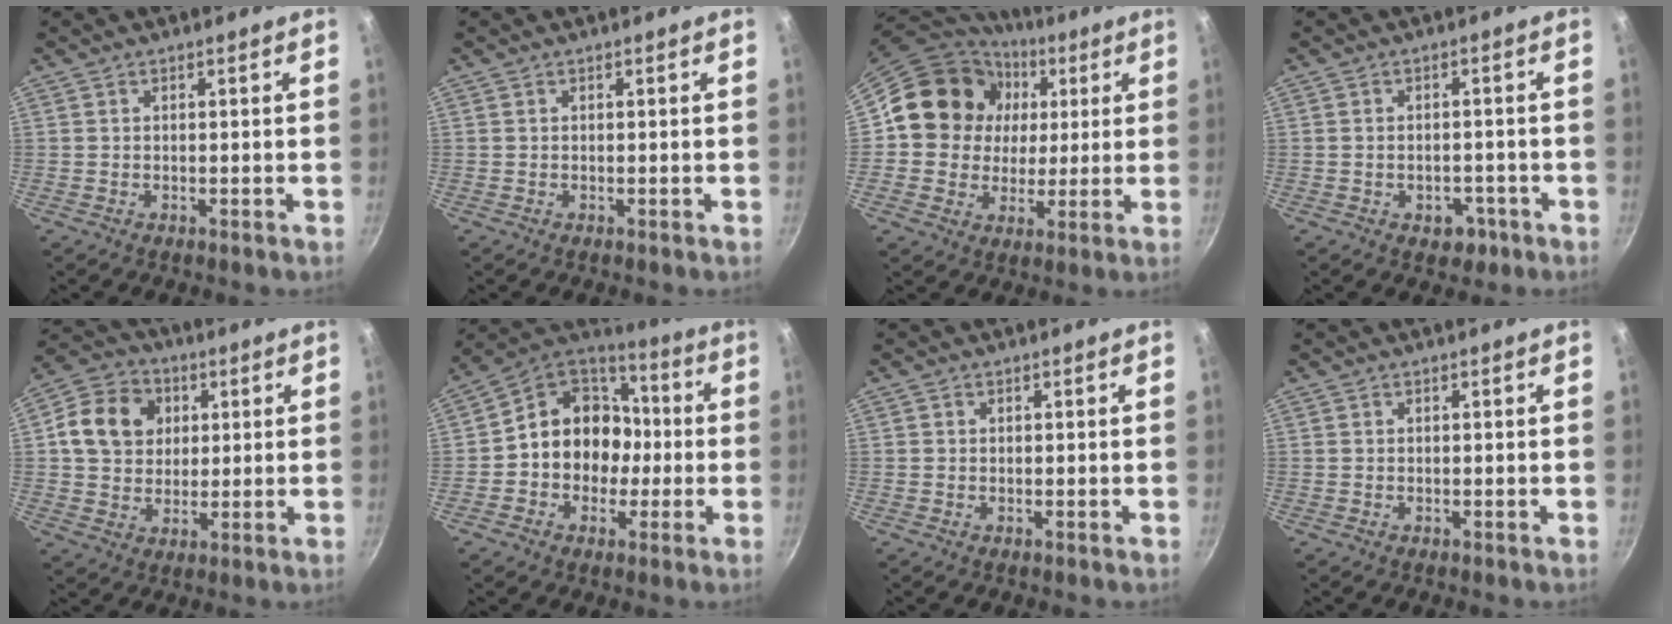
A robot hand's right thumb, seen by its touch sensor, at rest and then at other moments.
{"total": 0.0}
{"total": 16.9, "force": [4.0, 15.1, 6.5], "torque": [-0.096, 0.009, 0.061]}
{"total": 4.3, "force": [-2.0, 2.9, 2.4], "torque": [-0.018, 0.016, -0.019]}
{"total": 12.1, "force": [2.8, 10.1, 6.0], "torque": [-0.085, 0.009, 0.036]}
{"total": 15.4, "force": [-1.3, 13.0, 8.0], "torque": [-0.084, 0.050, -0.035]}
{"total": 0.0}
{"total": 0.0}